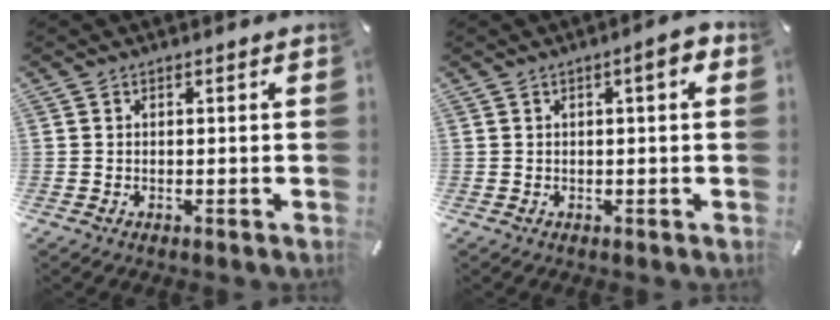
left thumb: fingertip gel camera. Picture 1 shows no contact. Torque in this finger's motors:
{"motor_torque": [0.96, 1.07, 0.52, -0.58, 0.16]}